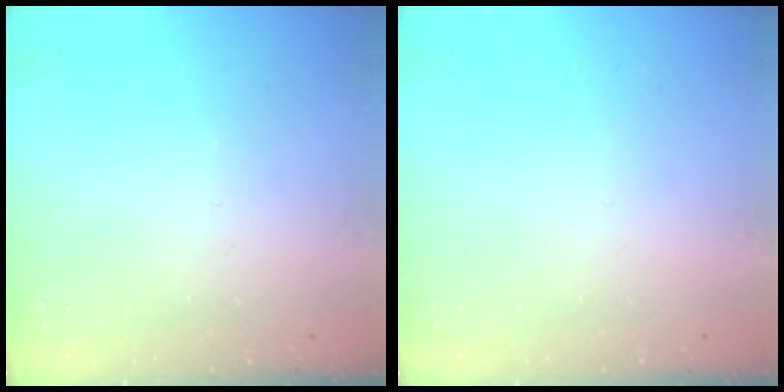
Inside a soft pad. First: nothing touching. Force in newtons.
{"total": 0.0}